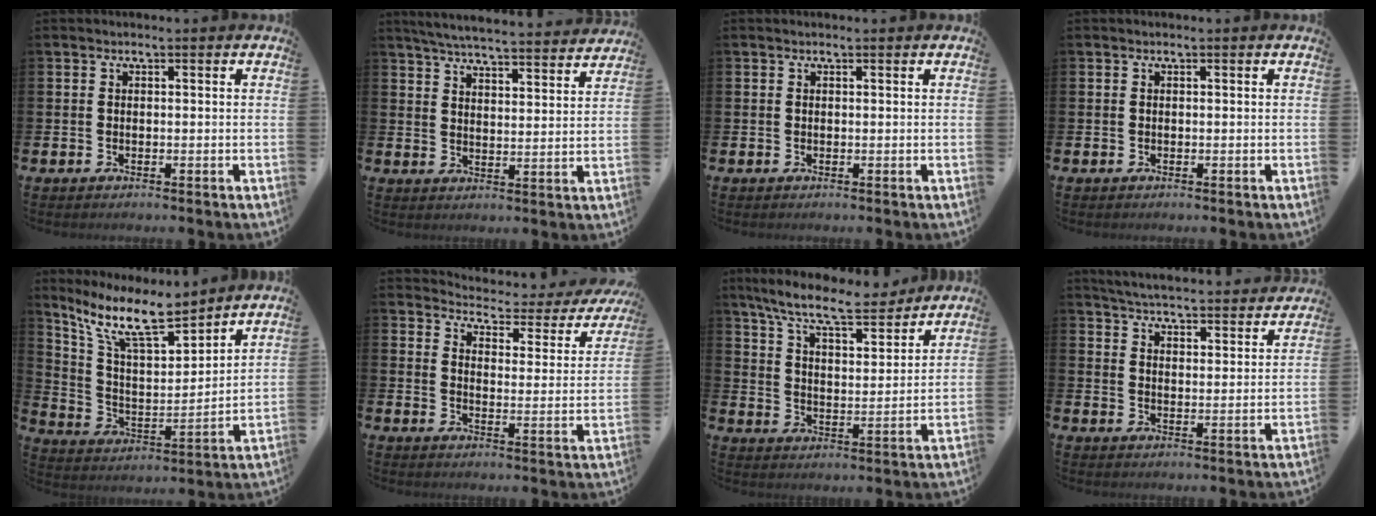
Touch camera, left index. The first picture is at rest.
{"total": 5.8, "force": [5.7, 0.2, 1.0], "torque": [-0.034, -0.043, 0.099]}
{"total": 0.0}
{"total": 0.0}
{"total": 11.4, "force": [9.5, 2.7, 5.6], "torque": [-0.140, -0.048, 0.170]}
{"total": 3.5, "force": [3.3, 0.9, 0.7], "torque": [-0.038, -0.035, 0.047]}
{"total": 9.7, "force": [8.8, 1.8, 3.9], "torque": [-0.106, -0.049, 0.153]}
{"total": 5.4, "force": [5.4, 0.4, 0.3], "torque": [-0.022, -0.047, 0.093]}